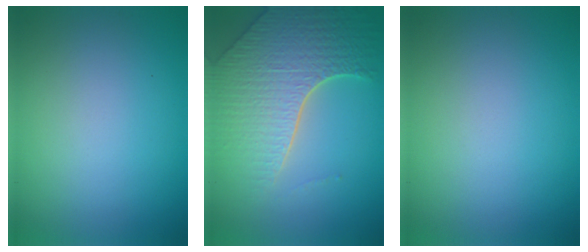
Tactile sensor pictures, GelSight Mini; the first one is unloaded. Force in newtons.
{"total": 8.0, "press": 5.7, "slide": 5.7}
{"total": 0.0}